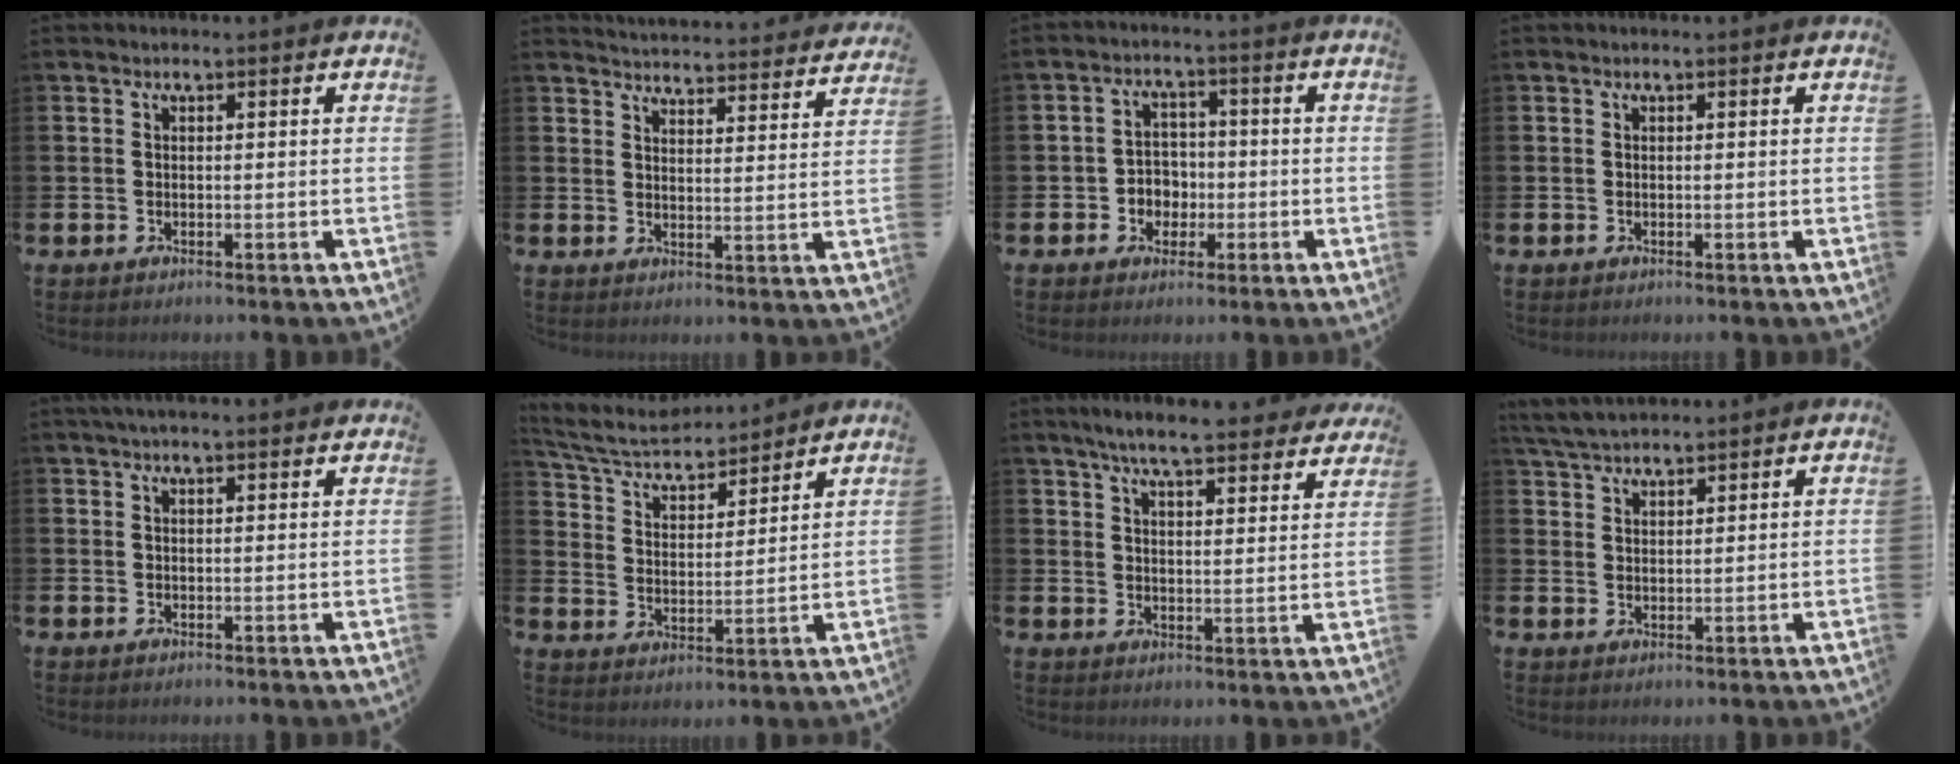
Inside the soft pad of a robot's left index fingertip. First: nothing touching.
{"total": 4.9, "force": [4.9, 0.3, 0.1], "torque": [-0.016, -0.042, 0.084]}
{"total": 3.6, "force": [-0.8, 3.4, 0.8], "torque": [-0.025, 0.003, -0.023]}
{"total": 0.0}
{"total": 2.0, "force": [1.7, 0.3, 1.0], "torque": [-0.017, 0.002, 0.030]}
{"total": 6.1, "force": [5.7, 1.5, 1.4], "torque": [-0.058, -0.041, 0.098]}
{"total": 6.8, "force": [6.4, 0.8, 2.3], "torque": [-0.053, -0.036, 0.110]}
{"total": 4.1, "force": [3.9, 0.7, 0.8], "torque": [-0.031, -0.011, 0.074]}